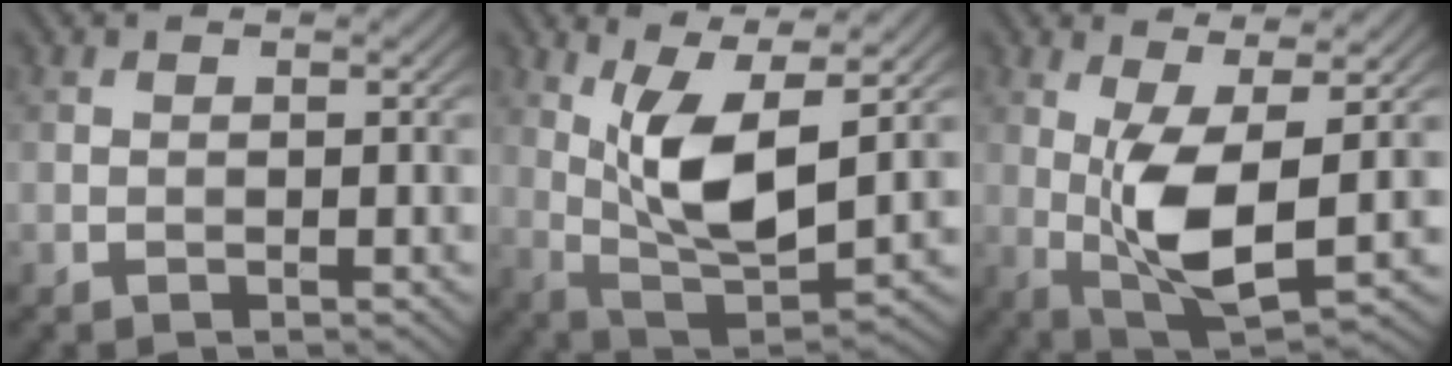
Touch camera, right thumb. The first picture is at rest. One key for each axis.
{"total": 10.5, "fx": 2.9, "fy": 3.7, "fz": 9.4, "tx": -0.189, "ty": -0.006, "tz": 0.060}
{"total": 8.5, "fx": 0.3, "fy": 2.9, "fz": 8.0, "tx": -0.168, "ty": -0.004, "tz": 0.010}